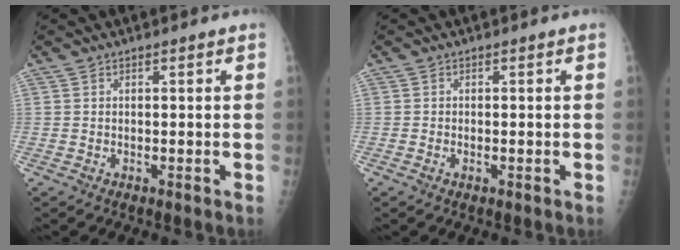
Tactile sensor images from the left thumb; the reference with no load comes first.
{"total": 0.7, "force": [-0.3, 0.4, 0.6], "torque": [-0.017, 0.006, -0.003]}